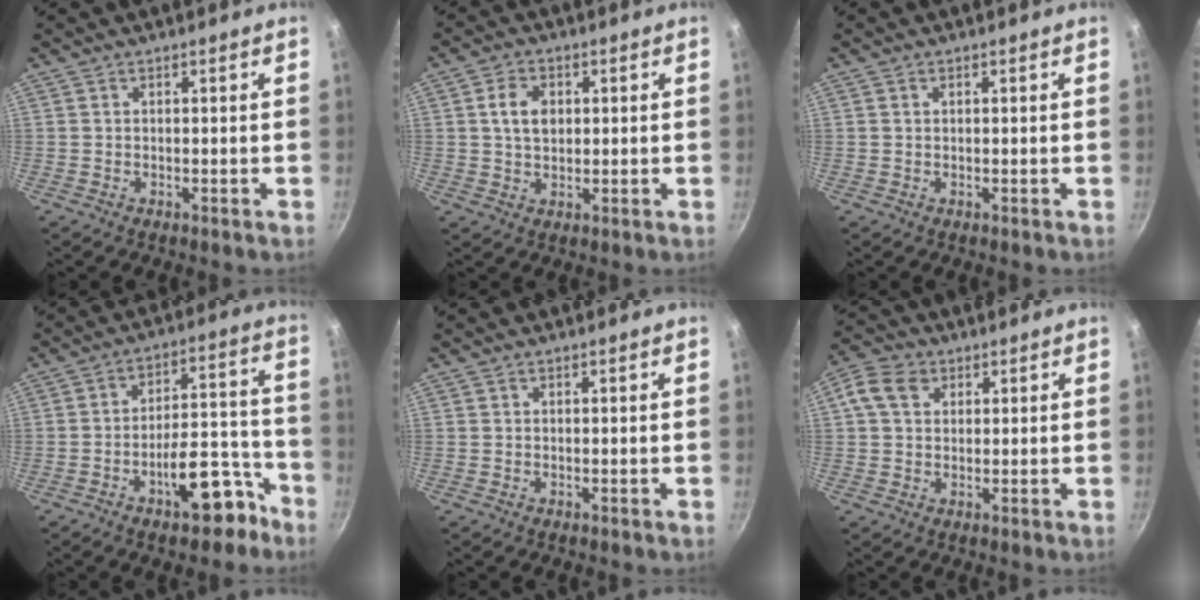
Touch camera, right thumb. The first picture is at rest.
{"total": 5.7, "force": [1.0, 4.1, 3.8], "torque": [-0.052, 0.003, 0.018]}
{"total": 0.6, "force": [0.3, 0.4, 0.4], "torque": [-0.006, 0.002, 0.005]}
{"total": 13.0, "force": [-7.3, 5.7, 9.2], "torque": [-0.089, 0.081, -0.098]}
{"total": 0.0}
{"total": 6.8, "force": [2.2, 5.2, 3.8], "torque": [-0.057, 0.007, 0.028]}